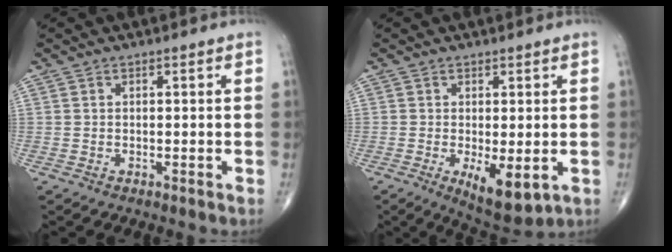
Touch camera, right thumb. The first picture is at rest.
{"total": 7.5, "force": [-1.8, 2.9, 6.7], "torque": [-0.096, -0.021, -0.019]}